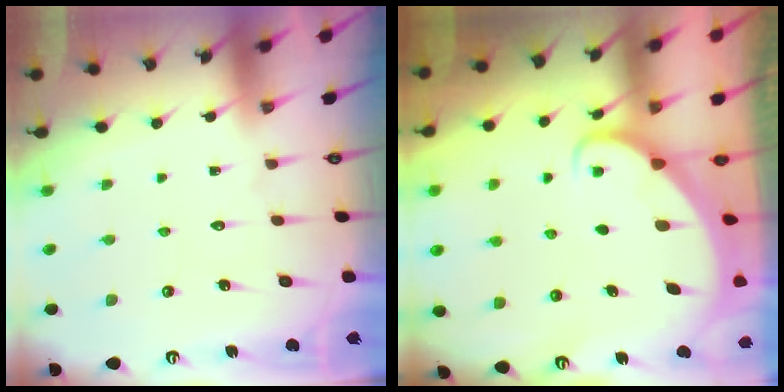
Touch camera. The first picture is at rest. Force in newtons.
{"total": 1.8, "press": 1.8, "slide": 0.0}